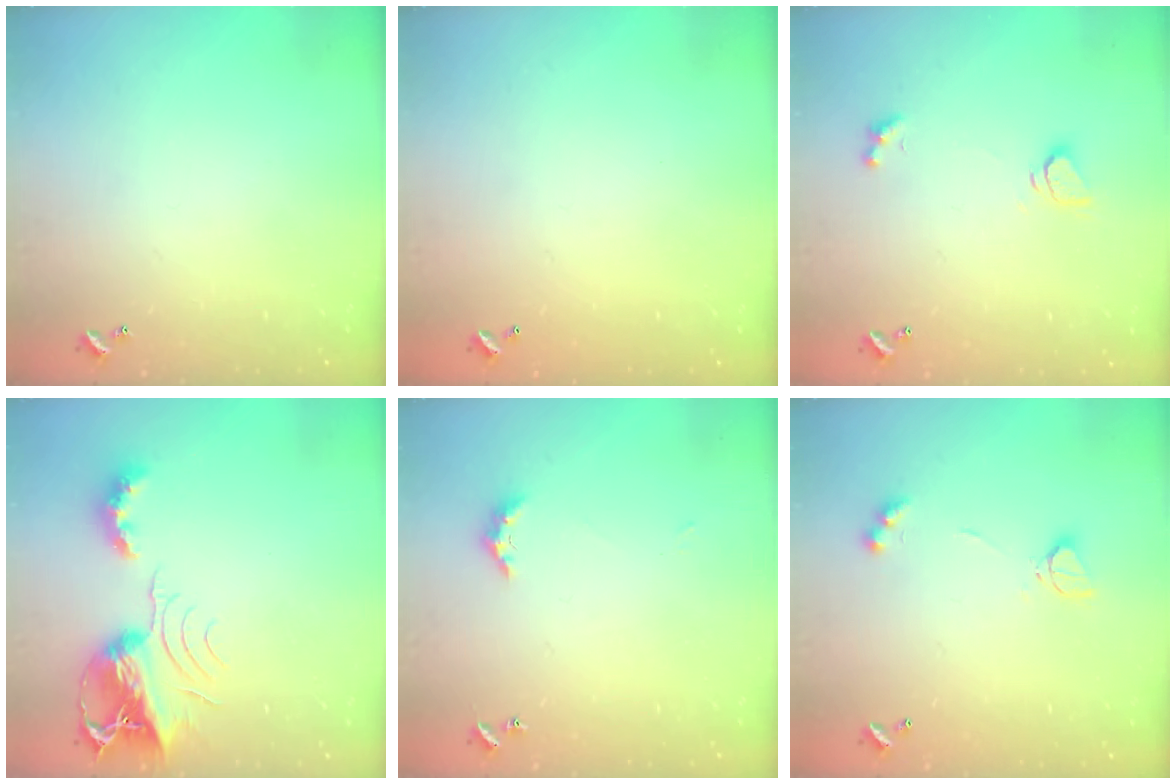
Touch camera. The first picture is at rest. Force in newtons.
{"total": 2.9, "press": 2.9, "slide": 0.1}
{"total": 1.8, "press": 1.8, "slide": 0.4}
{"total": 10.3, "press": 10.2, "slide": 1.2}
{"total": 3.1, "press": 3.1, "slide": 0.6}
{"total": 4.0, "press": 4.0, "slide": 0.8}